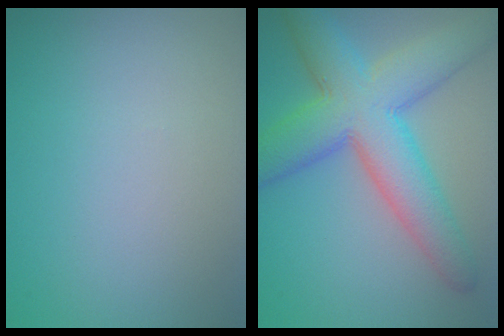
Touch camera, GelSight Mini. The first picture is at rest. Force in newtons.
{"total": 9.4, "press": 9.3, "slide": 0.5}